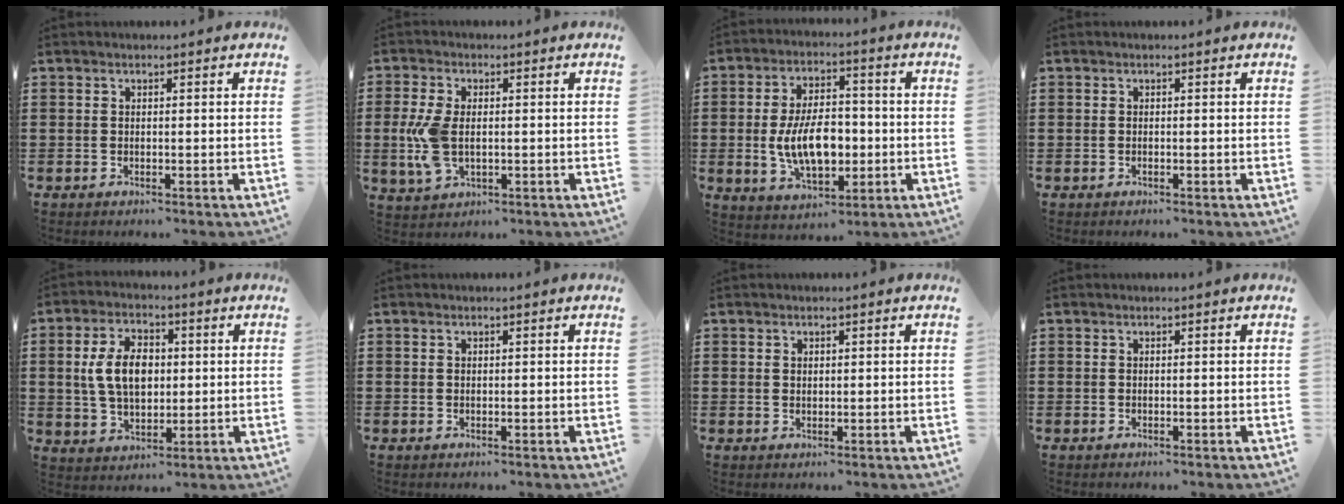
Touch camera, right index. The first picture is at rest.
{"total": 6.7, "force": [-0.2, 3.7, 5.6], "torque": [-0.138, -0.002, -0.009]}
{"total": 10.3, "force": [-1.3, 5.9, 8.4], "torque": [-0.149, -0.001, -0.029]}
{"total": 0.0}
{"total": 8.2, "force": [0.9, 5.1, 6.4], "torque": [-0.144, 0.010, 0.008]}
{"total": 0.0}
{"total": 0.8, "force": [0.6, 0.5, 0.2], "torque": [-0.006, 0.002, 0.013]}
{"total": 0.0}